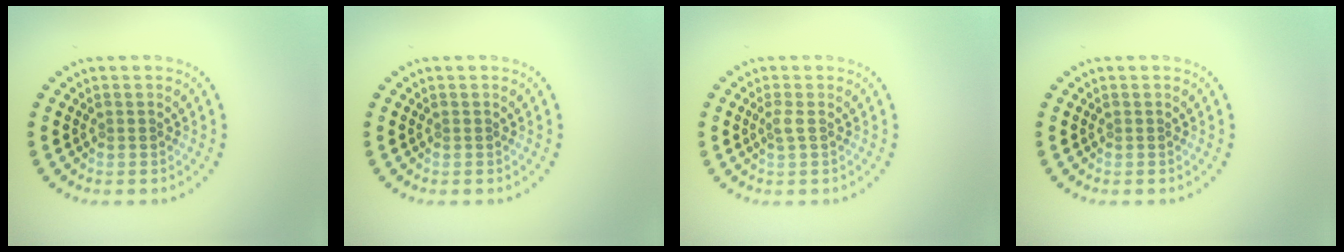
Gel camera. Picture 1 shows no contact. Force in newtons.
{"total": 0.0}
{"total": 1.0, "press": 0.8, "slide": 0.6}
{"total": 0.0}